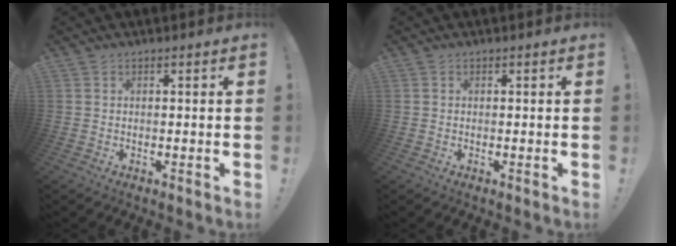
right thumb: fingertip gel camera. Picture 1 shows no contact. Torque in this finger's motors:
{"motor_torque": [-0.04, -0.29, -0.19, 0.49, -0.05]}